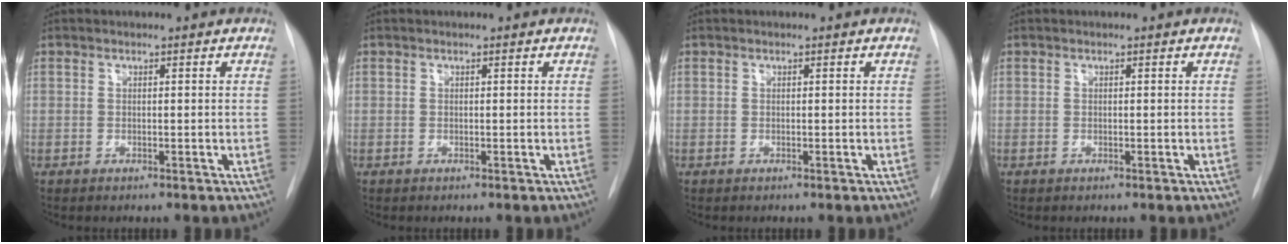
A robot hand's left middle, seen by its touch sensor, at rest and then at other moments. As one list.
[{"total": 0.0}, {"total": 0.0}, {"total": 0.0}]